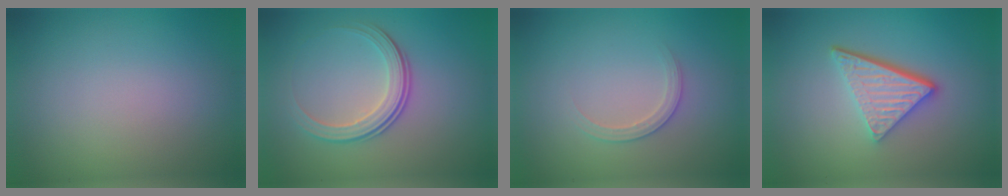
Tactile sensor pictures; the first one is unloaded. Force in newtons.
{"total": 3.2, "press": 2.6, "slide": 1.9}
{"total": 1.6, "press": 1.6, "slide": 0.1}
{"total": 4.8, "press": 3.4, "slide": 3.4}